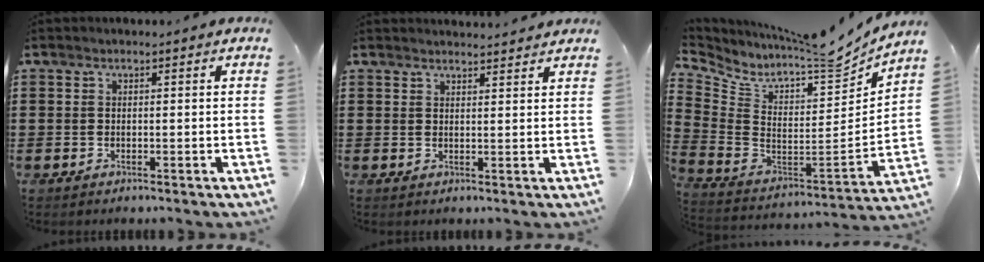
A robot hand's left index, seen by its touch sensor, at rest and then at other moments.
{"total": 1.9, "force": [1.9, 0.0, 0.1], "torque": [-0.008, -0.003, 0.036]}
{"total": 6.6, "force": [5.8, 1.7, 2.8], "torque": [-0.069, -0.068, 0.087]}